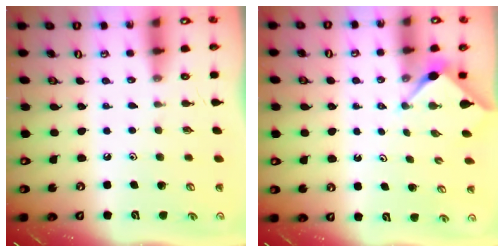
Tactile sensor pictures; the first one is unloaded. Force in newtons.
{"total": 2.8, "press": 2.8, "slide": 0.4}